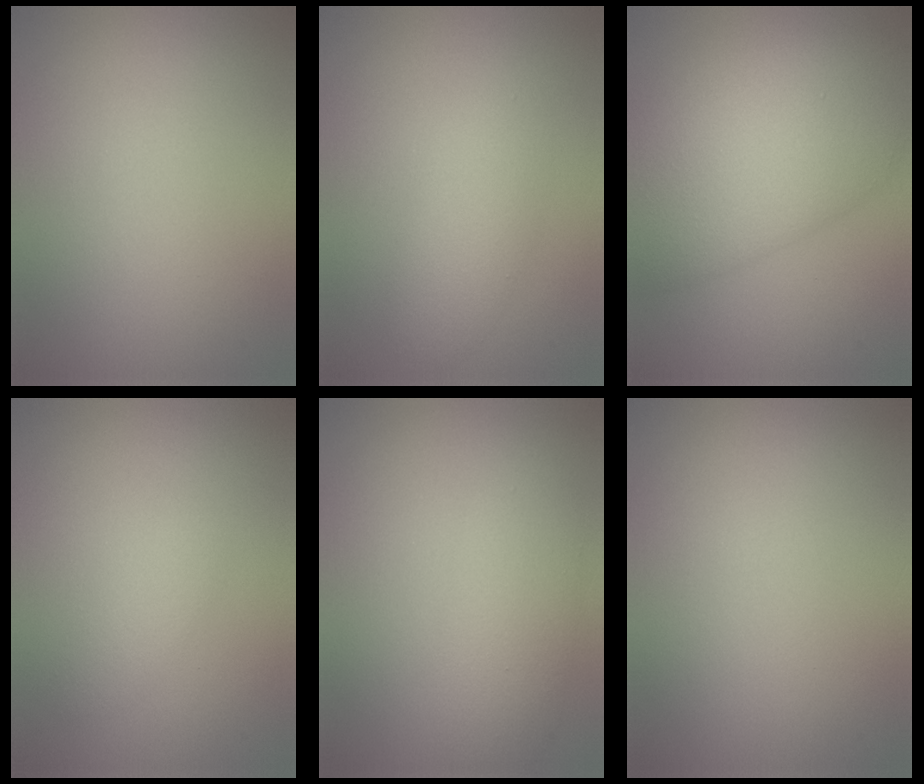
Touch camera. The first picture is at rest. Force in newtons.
{"total": 2.9, "press": 2.9, "slide": 0.1}
{"total": 11.0, "press": 11.0, "slide": 0.2}
{"total": 1.4, "press": 1.4, "slide": 0.1}
{"total": 2.2, "press": 2.2, "slide": 0.1}
{"total": 0.0}